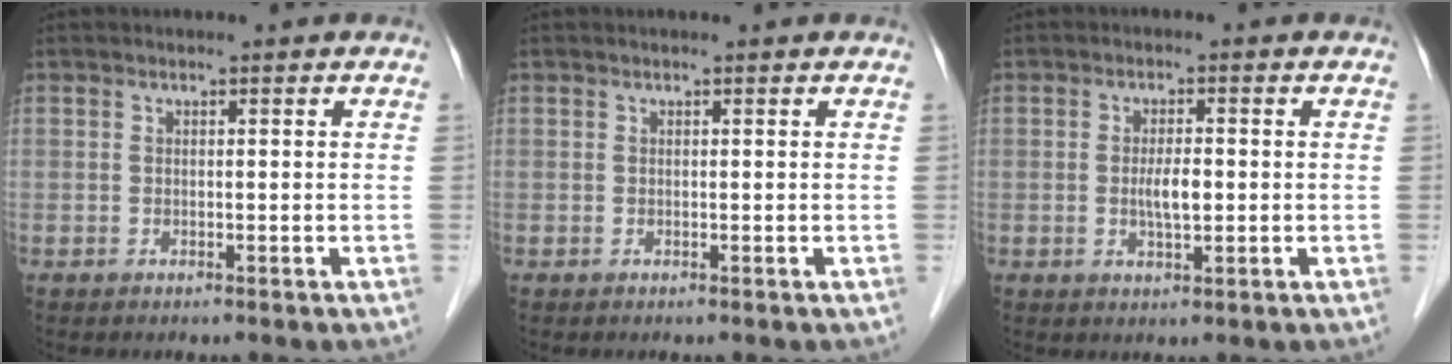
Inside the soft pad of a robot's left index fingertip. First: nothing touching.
{"total": 0.0}
{"total": 3.3, "force": [-0.5, 0.9, 3.1], "torque": [-0.063, -0.005, -0.006]}